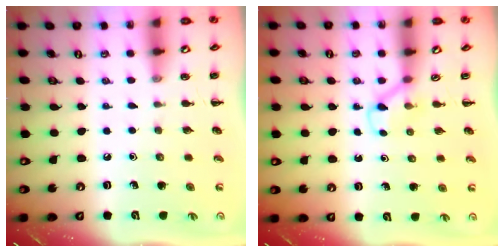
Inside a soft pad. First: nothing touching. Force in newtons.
{"total": 3.0, "press": 2.8, "slide": 0.9}